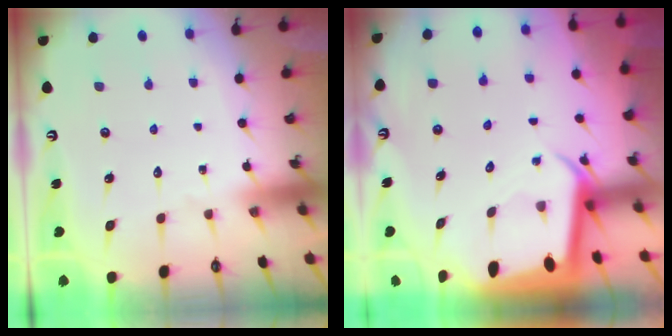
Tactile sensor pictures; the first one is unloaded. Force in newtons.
{"total": 3.1, "press": 3.1, "slide": 0.3}